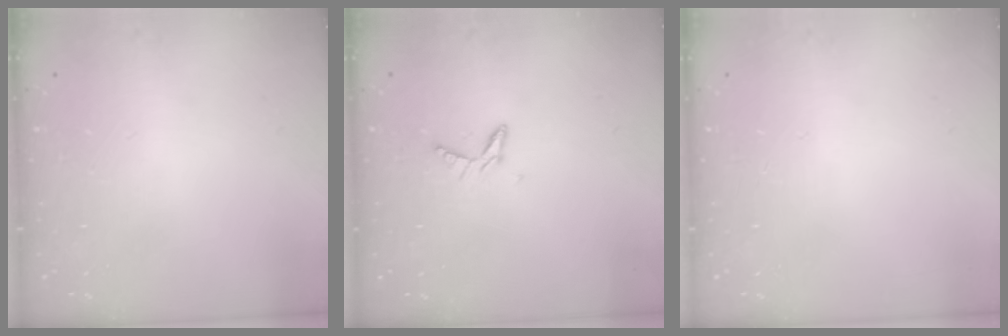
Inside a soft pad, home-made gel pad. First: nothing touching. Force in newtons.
{"total": 6.2, "press": 6.1, "slide": 0.4}
{"total": 0.0}